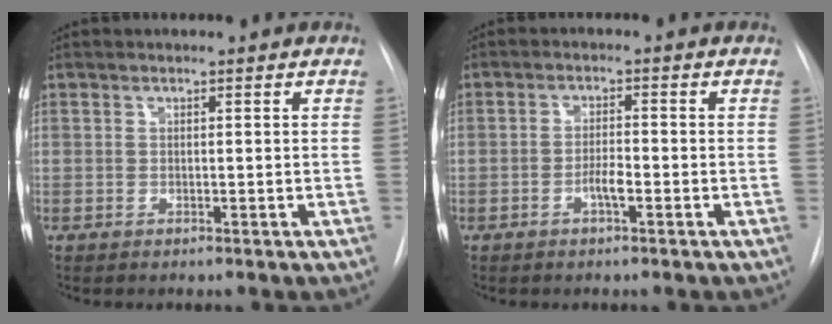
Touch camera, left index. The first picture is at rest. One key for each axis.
{"total": 2.4, "fx": -1.1, "fy": 0.4, "fz": 2.1, "tx": -0.035, "ty": 0.003, "tz": -0.021}